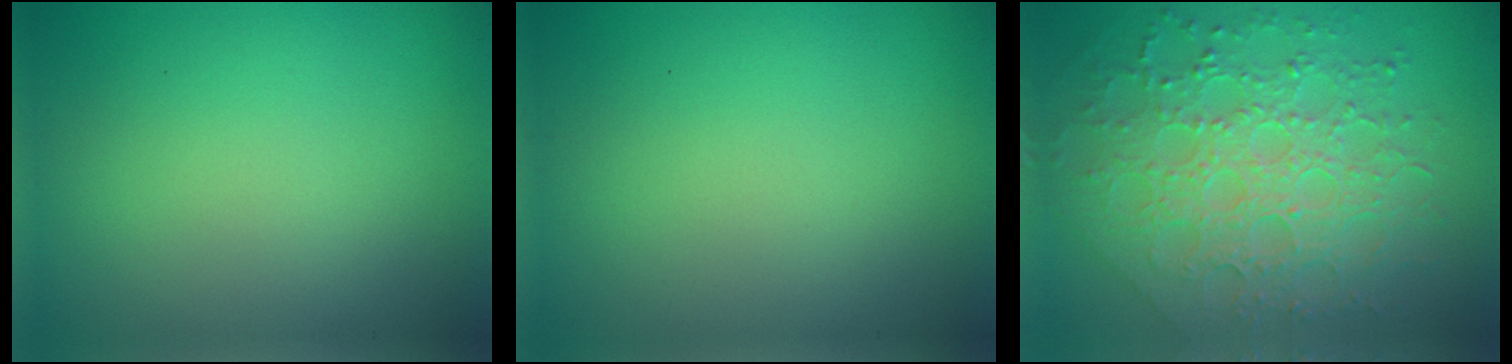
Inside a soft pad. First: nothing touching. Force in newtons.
{"total": 0.0}
{"total": 8.8, "press": 6.3, "slide": 6.1}